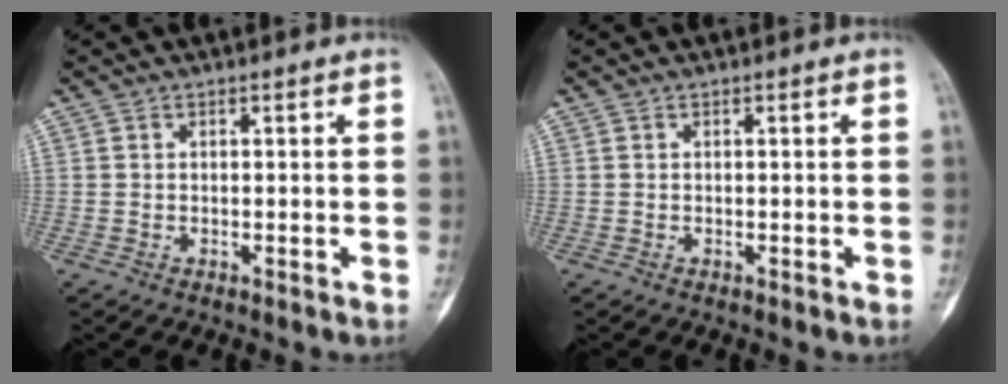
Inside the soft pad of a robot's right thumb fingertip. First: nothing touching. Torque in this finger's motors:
{"motor_torque": [0.00, 0.00, 0.00, 0.00, 0.00]}